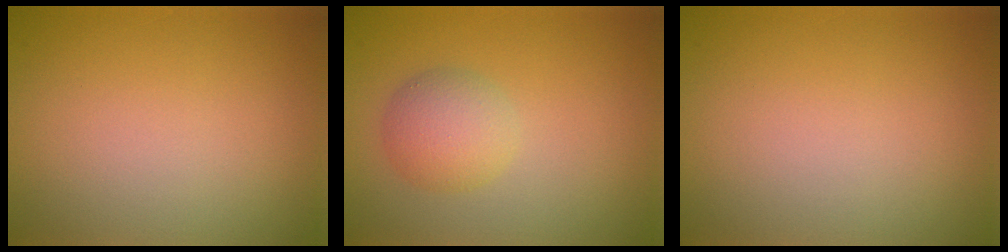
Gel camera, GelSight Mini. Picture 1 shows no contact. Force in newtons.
{"total": 3.0, "press": 3.0, "slide": 0.1}
{"total": 0.0}